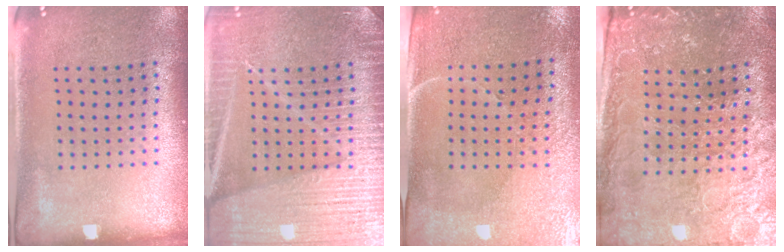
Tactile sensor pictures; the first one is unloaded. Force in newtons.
{"total": 6.8, "press": 6.8, "slide": 1.0}
{"total": 3.3, "press": 3.0, "slide": 1.3}
{"total": 3.2, "press": 3.2, "slide": 0.4}